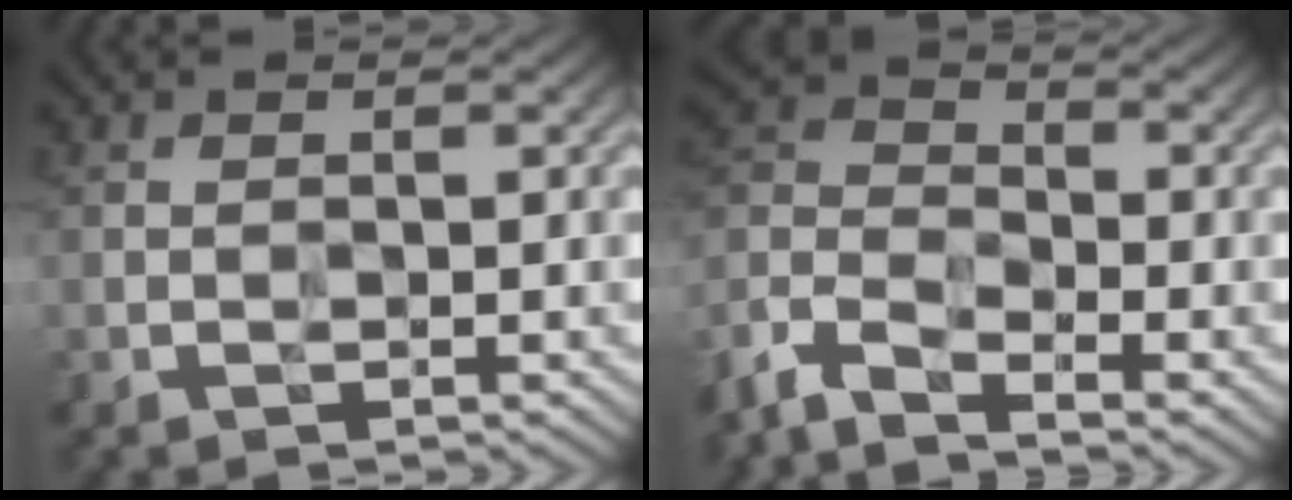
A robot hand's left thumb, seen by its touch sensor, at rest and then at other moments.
{"total": 8.9, "force": [-7.1, 3.0, 4.4], "torque": [-0.109, -0.014, -0.163]}